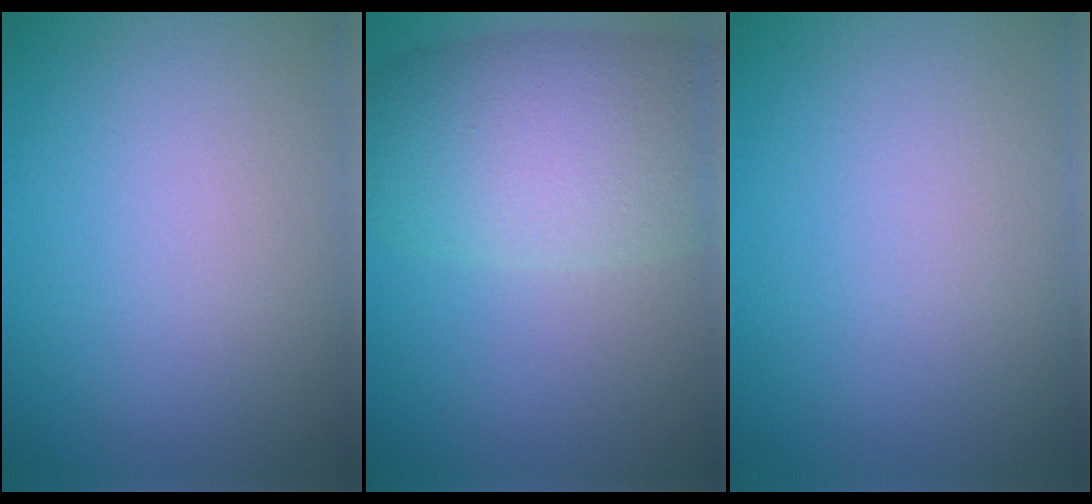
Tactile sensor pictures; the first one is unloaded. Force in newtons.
{"total": 8.2, "press": 8.2, "slide": 0.3}
{"total": 0.0}